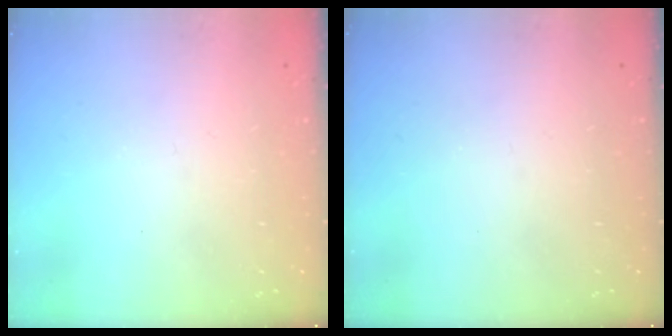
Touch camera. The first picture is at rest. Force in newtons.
{"total": 0.0}